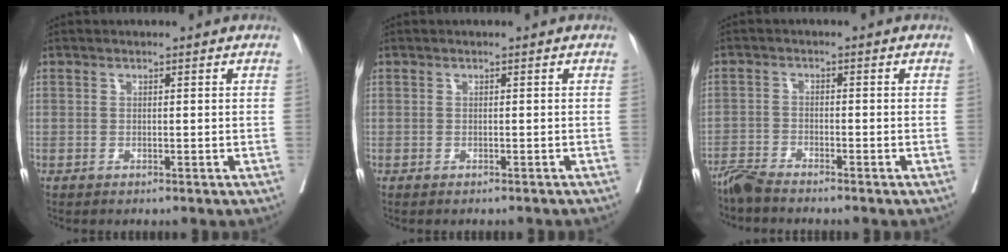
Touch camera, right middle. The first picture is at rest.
{"total": 2.2, "force": [-2.0, -0.4, 0.7], "torque": [-0.010, -0.008, -0.025]}
{"total": 3.4, "force": [-3.3, -0.3, 1.0], "torque": [-0.017, -0.013, -0.067]}